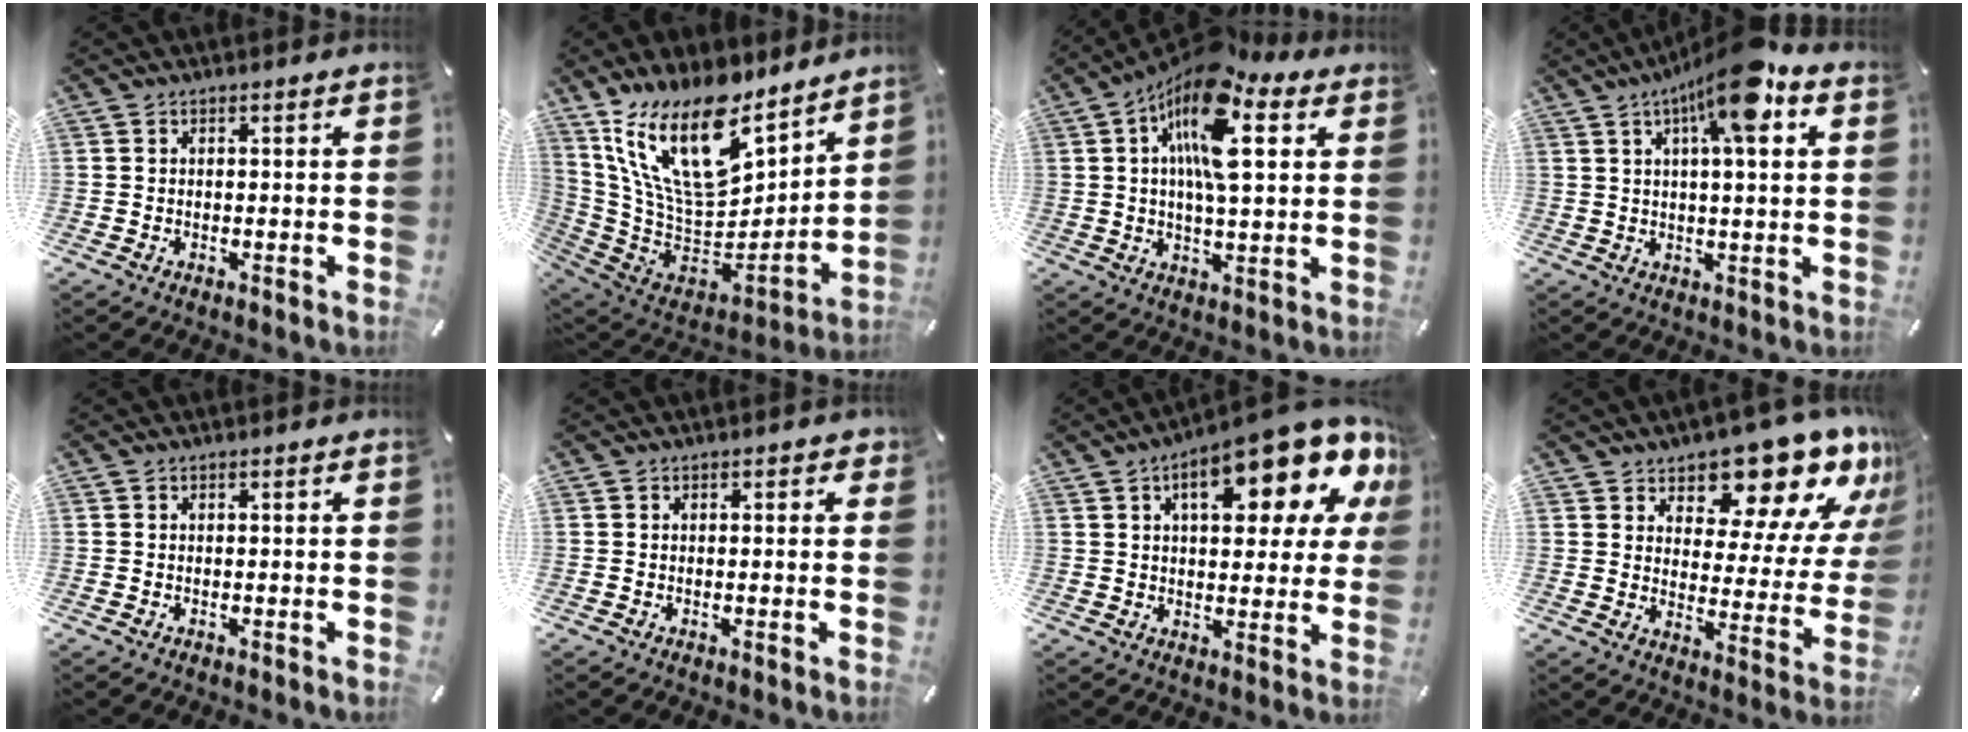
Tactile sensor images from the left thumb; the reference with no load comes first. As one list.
[{"total": 23.8, "force": [13.4, 12.3, 15.4], "torque": [-0.309, -0.092, 0.238]}, {"total": 17.1, "force": [7.2, 7.2, 13.8], "torque": [-0.257, -0.023, 0.116]}, {"total": 12.9, "force": [6.3, 2.8, 10.9], "torque": [-0.185, -0.016, 0.101]}, {"total": 0.0}, {"total": 0.9, "force": [0.2, 0.7, 0.6], "torque": [-0.004, 0.003, 0.000]}, {"total": 19.0, "force": [10.1, 7.6, 14.2], "torque": [-0.194, -0.058, 0.158]}, {"total": 16.3, "force": [13.0, 6.9, 7.1], "torque": [-0.094, -0.112, 0.217]}]